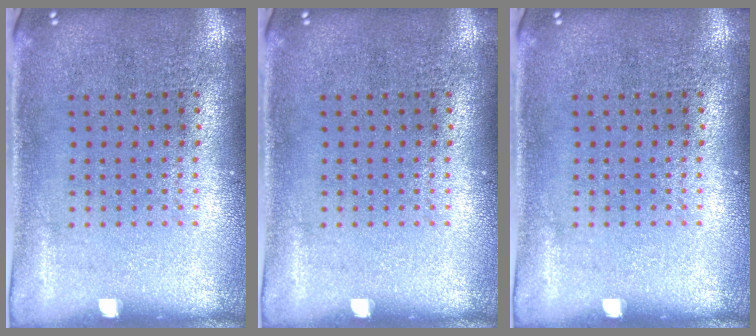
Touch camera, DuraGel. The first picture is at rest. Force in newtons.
{"total": 0.0}
{"total": 0.0}